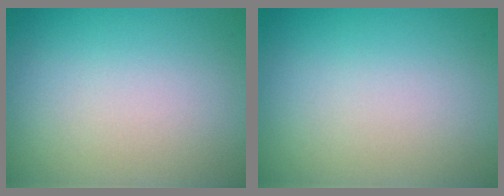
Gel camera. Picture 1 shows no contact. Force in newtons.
{"total": 0.0}